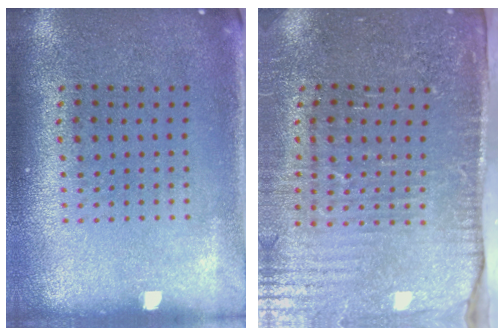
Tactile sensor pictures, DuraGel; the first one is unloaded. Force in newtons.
{"total": 4.3, "press": 3.7, "slide": 2.1}